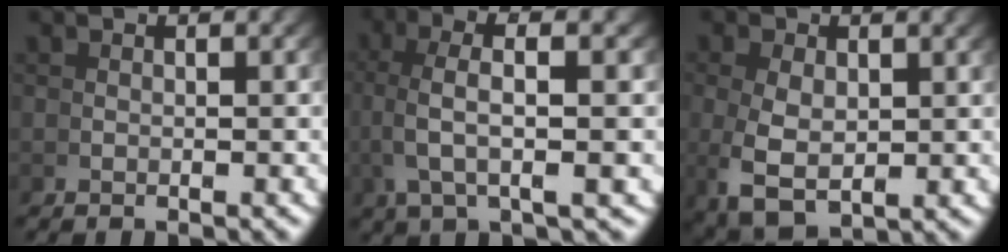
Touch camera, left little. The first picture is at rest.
{"total": 5.2, "force": [2.5, 0.5, 4.5], "torque": [-0.082, 0.024, 0.042]}
{"total": 5.0, "force": [-0.8, 3.3, 3.7], "torque": [-0.095, -0.027, 0.009]}